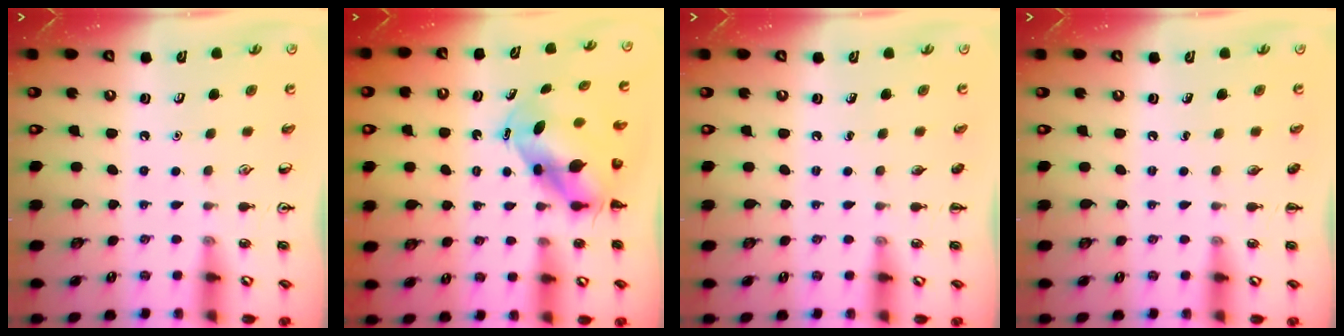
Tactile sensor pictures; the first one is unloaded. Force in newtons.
{"total": 6.5, "press": 6.4, "slide": 1.5}
{"total": 0.0}
{"total": 0.0}